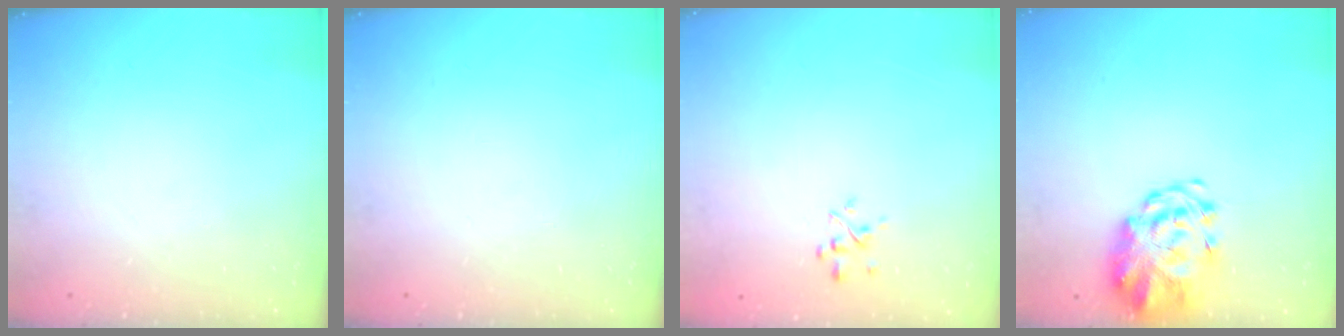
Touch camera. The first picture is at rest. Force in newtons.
{"total": 0.0}
{"total": 2.8, "press": 2.7, "slide": 0.8}
{"total": 4.2, "press": 4.0, "slide": 1.4}